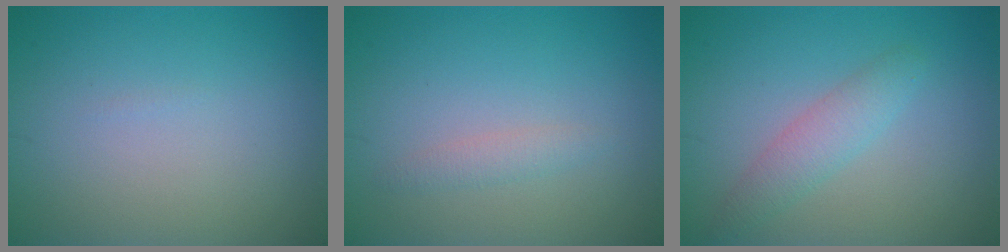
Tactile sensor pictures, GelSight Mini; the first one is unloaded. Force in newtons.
{"total": 1.2, "press": 1.2, "slide": 0.0}
{"total": 2.4, "press": 2.4, "slide": 0.1}